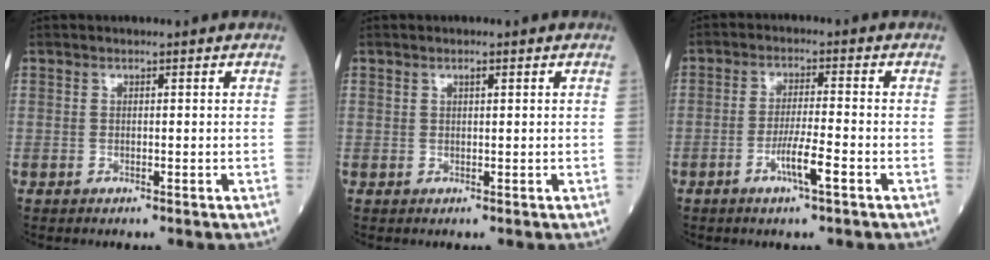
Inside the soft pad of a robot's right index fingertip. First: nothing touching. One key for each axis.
{"total": 0.8, "fx": 0.5, "fy": 0.2, "fz": 0.6, "tx": -0.011, "ty": 0.003, "tz": 0.009}
{"total": 5.1, "fx": -2.5, "fy": -0.1, "fz": 4.5, "tx": -0.086, "ty": -0.007, "tz": -0.045}